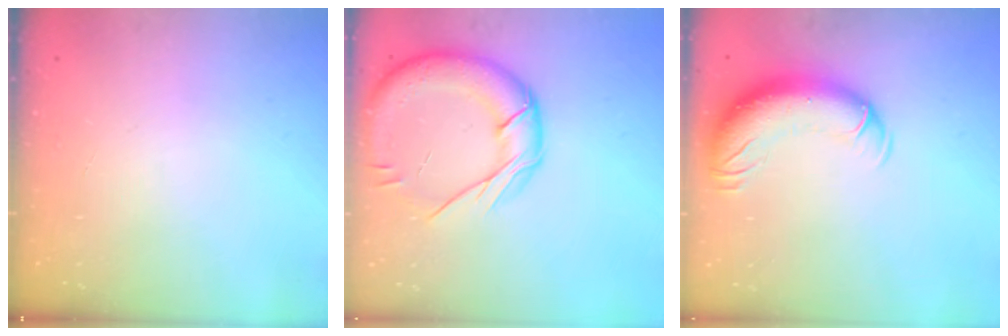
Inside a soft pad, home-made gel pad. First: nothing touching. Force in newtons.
{"total": 17.8, "press": 17.7, "slide": 1.7}
{"total": 13.1, "press": 12.8, "slide": 3.0}